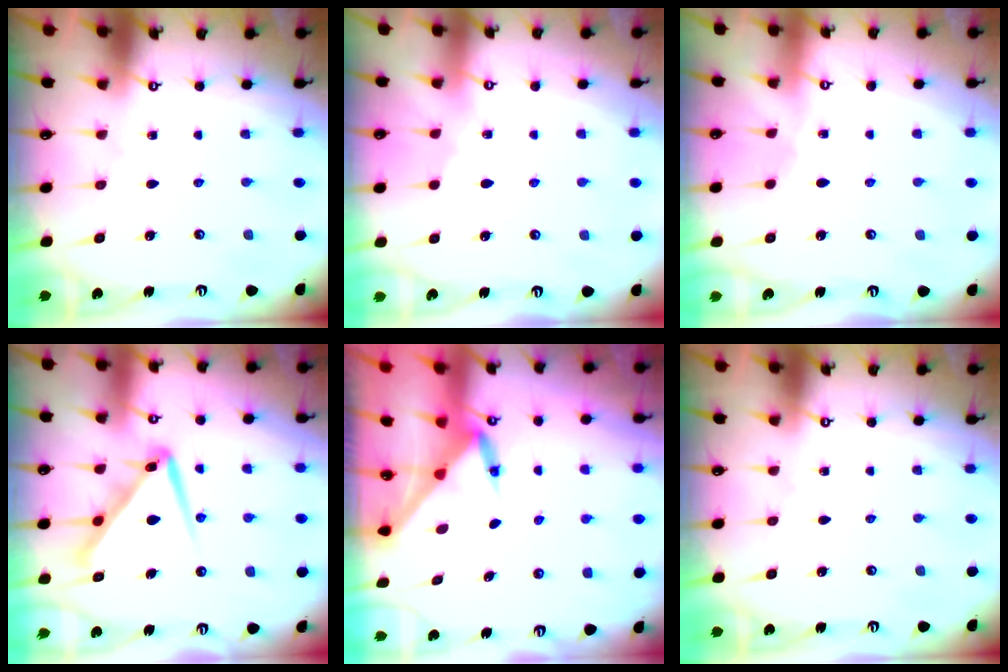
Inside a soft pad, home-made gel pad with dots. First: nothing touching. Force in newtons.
{"total": 4.4, "press": 4.3, "slide": 0.8}
{"total": 2.4, "press": 2.4, "slide": 0.4}
{"total": 10.9, "press": 10.8, "slide": 1.0}
{"total": 3.4, "press": 3.4, "slide": 0.4}
{"total": 0.0}